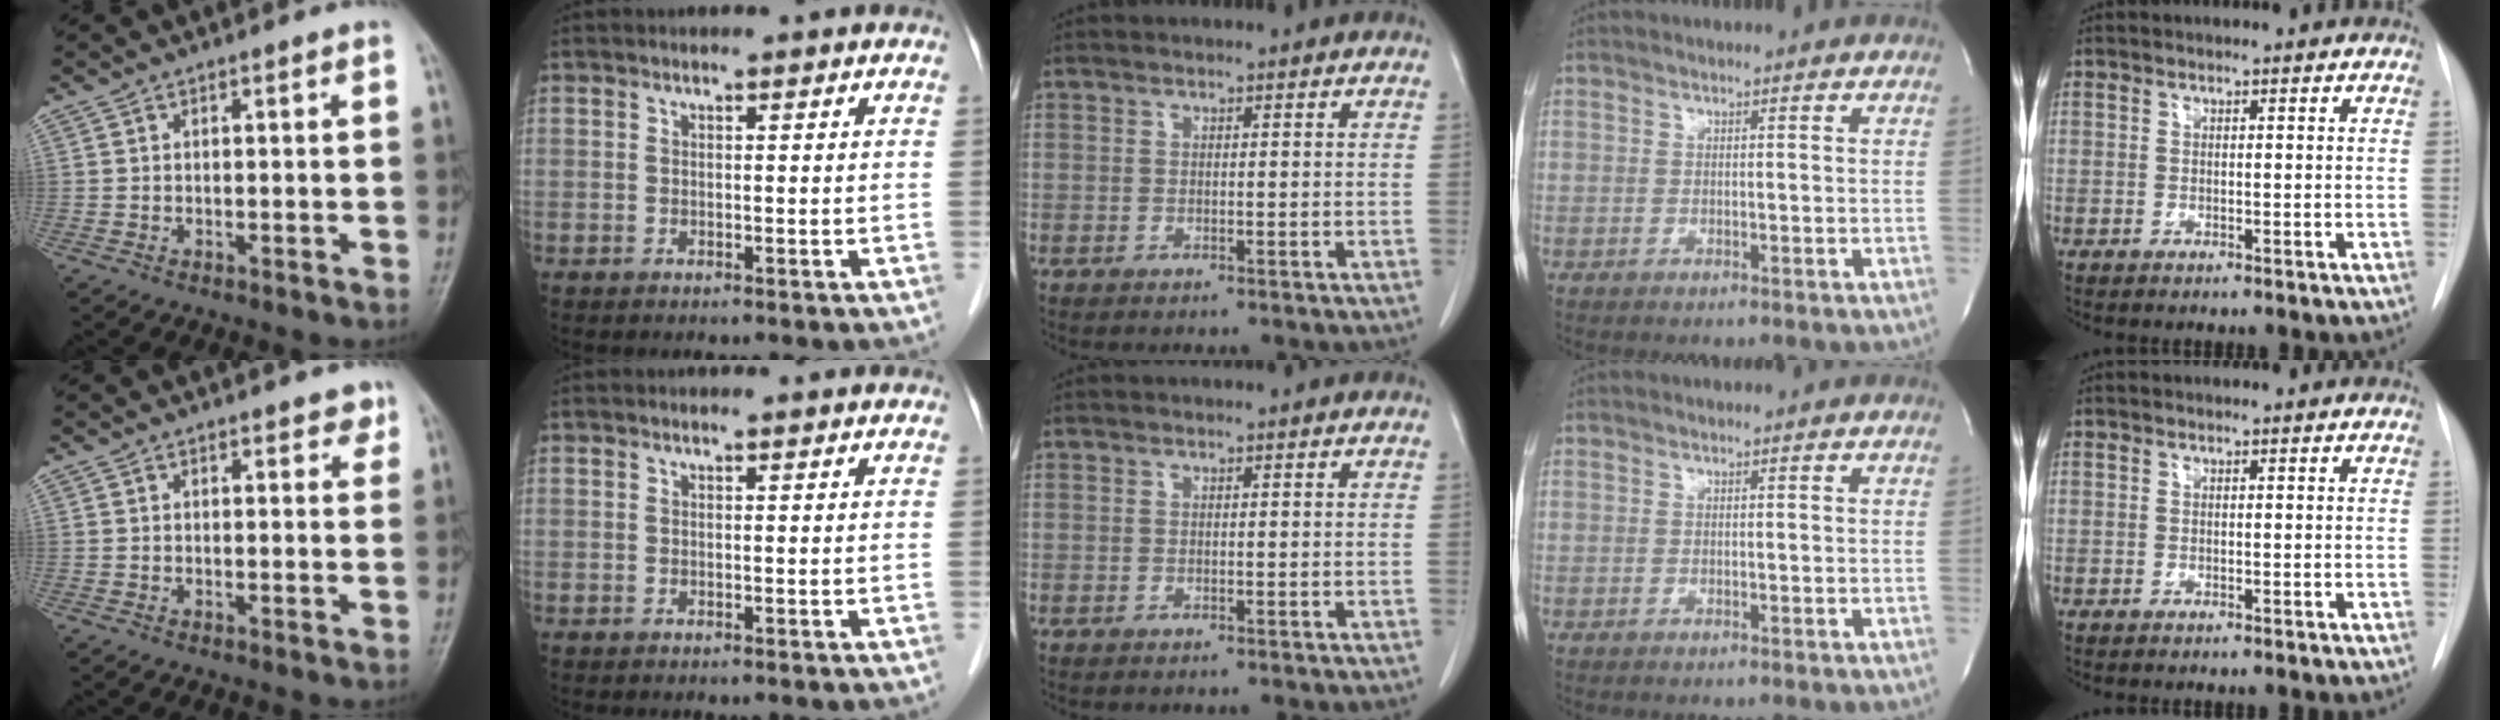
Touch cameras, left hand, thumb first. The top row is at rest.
{"thumb": {"total": 2.6, "force": [1.8, 1.3, 1.3], "torque": [0.004, -0.007, 0.018]}, "index": {"total": 1.0, "force": [1.0, 0.1, 0.1], "torque": [-0.012, 0.004, 0.011]}}